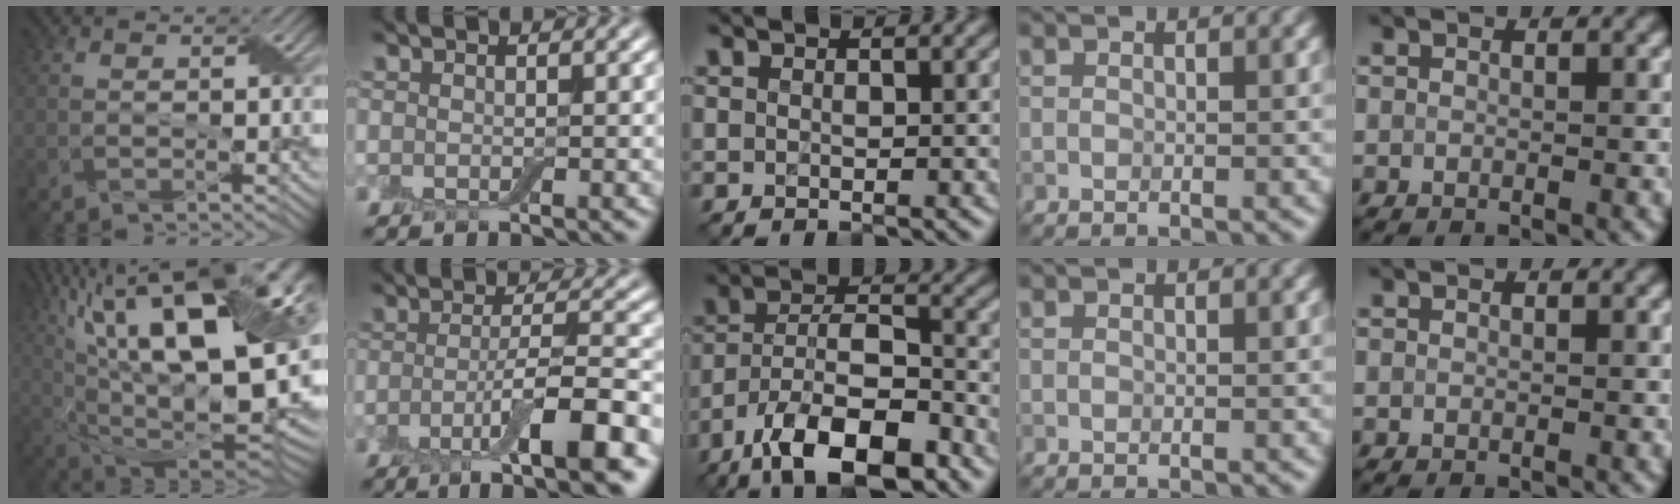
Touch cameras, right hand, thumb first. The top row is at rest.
{"thumb": {"total": 23.8, "force": [7.8, 10.3, 20.0], "torque": [-0.328, 0.058, 0.148]}, "index": {"total": 8.2, "force": [-3.3, 1.4, 7.3], "torque": [-0.114, 0.007, -0.060]}, "middle": {"total": 11.6, "force": [-7.3, 4.6, 7.7], "torque": [-0.135, 0.006, -0.137]}}